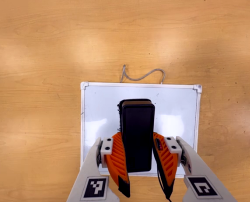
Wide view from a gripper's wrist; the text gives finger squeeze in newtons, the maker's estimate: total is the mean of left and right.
{"total": 5.7, "left": 4.9, "right": 6.4}